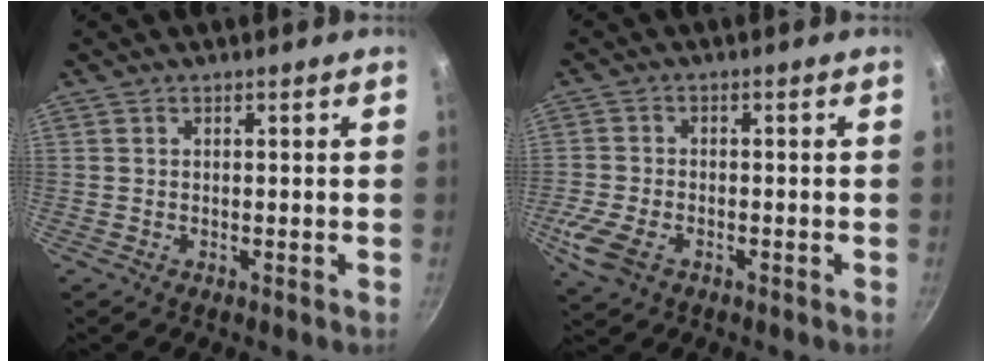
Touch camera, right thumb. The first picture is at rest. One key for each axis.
{"total": 7.0, "fx": -2.9, "fy": 4.3, "fz": 4.7, "tx": -0.112, "ty": 0.002, "tz": -0.060}